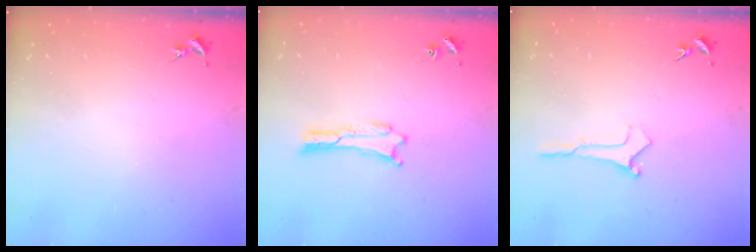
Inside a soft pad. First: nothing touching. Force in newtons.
{"total": 0.0}
{"total": 0.0}